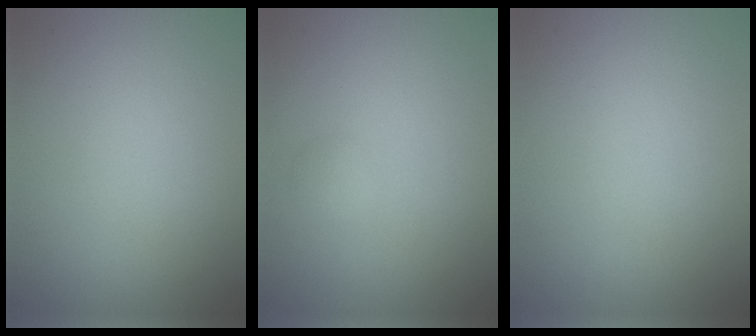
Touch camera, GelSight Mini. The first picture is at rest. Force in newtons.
{"total": 0.8, "press": 0.8, "slide": 0.0}
{"total": 0.0}